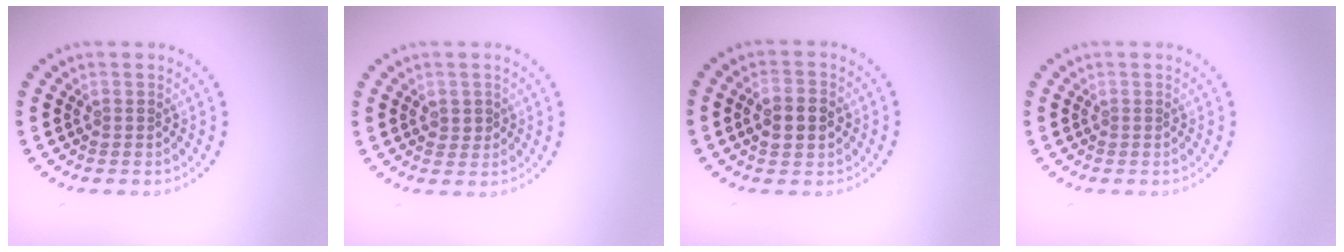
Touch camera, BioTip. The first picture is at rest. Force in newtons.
{"total": 0.8, "press": 0.8, "slide": 0.2}
{"total": 4.0, "press": 4.0, "slide": 0.2}
{"total": 0.0}